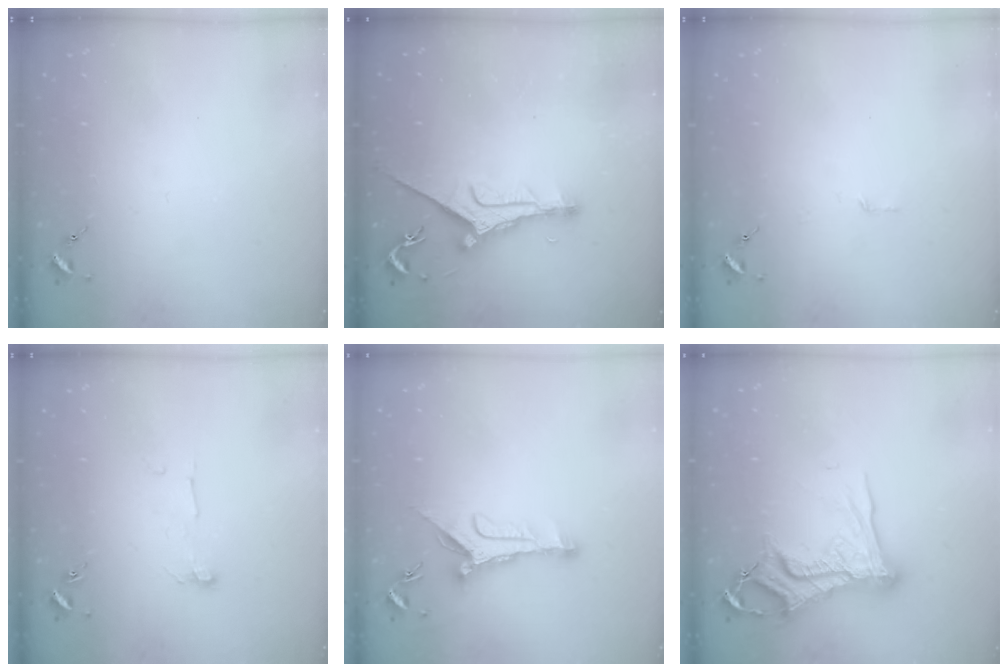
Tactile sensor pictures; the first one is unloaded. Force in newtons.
{"total": 10.0, "press": 9.9, "slide": 0.7}
{"total": 2.8, "press": 2.8, "slide": 0.2}
{"total": 6.5, "press": 6.5, "slide": 0.6}
{"total": 10.6, "press": 10.6, "slide": 0.8}
{"total": 18.8, "press": 18.7, "slide": 2.1}